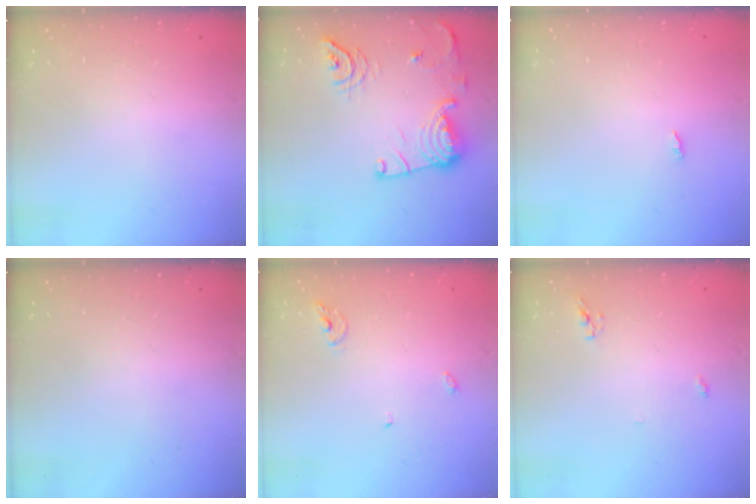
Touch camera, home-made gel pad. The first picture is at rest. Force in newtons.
{"total": 16.1, "press": 15.5, "slide": 4.2}
{"total": 1.8, "press": 1.8, "slide": 0.2}
{"total": 0.0}
{"total": 4.9, "press": 4.9, "slide": 0.4}
{"total": 3.3, "press": 3.3, "slide": 0.2}